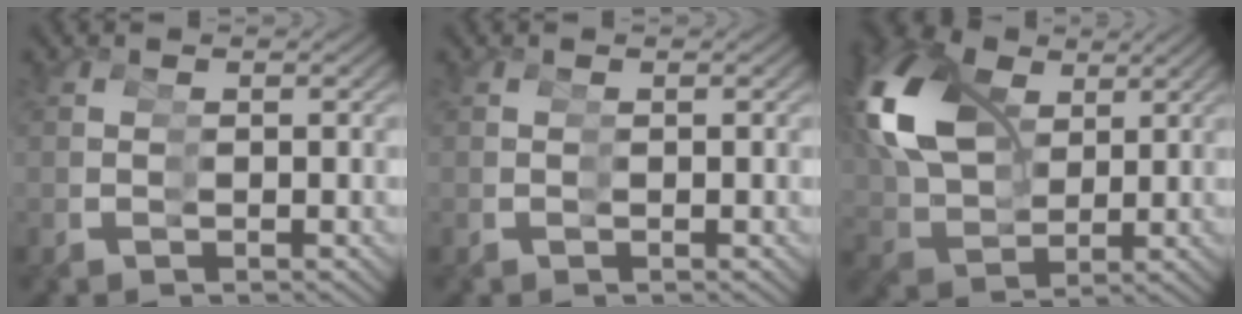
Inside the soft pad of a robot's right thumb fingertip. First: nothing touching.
{"total": 0.0}
{"total": 11.8, "force": [4.6, 8.2, 7.1], "torque": [-0.158, 0.008, 0.068]}